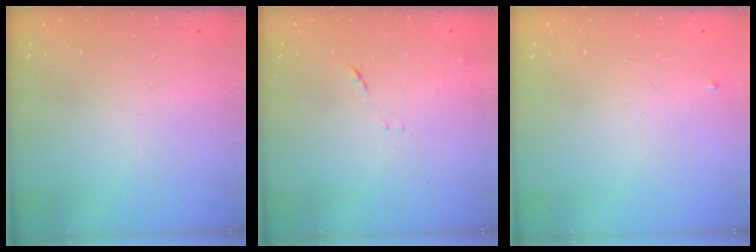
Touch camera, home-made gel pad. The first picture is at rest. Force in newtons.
{"total": 7.2, "press": 7.2, "slide": 0.6}
{"total": 3.0, "press": 2.9, "slide": 0.4}